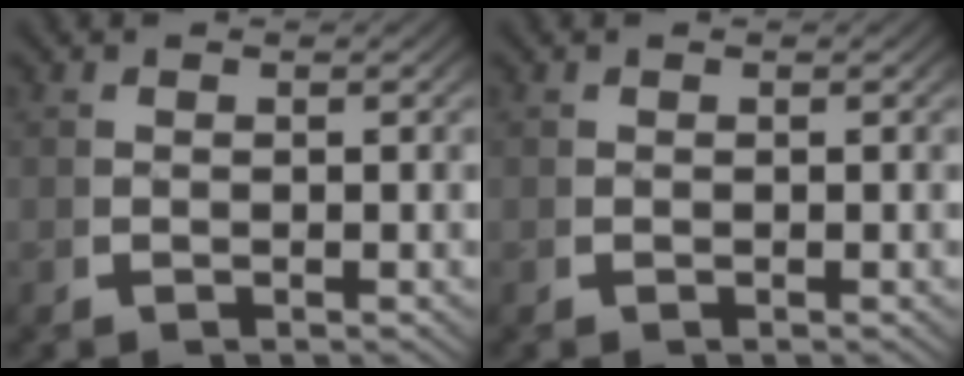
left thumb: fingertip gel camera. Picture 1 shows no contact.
{"total": 0.0}